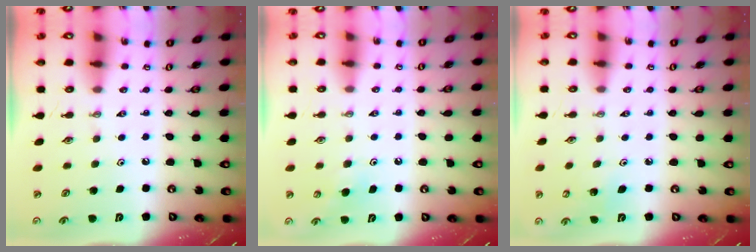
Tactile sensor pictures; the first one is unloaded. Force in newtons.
{"total": 6.4, "press": 6.3, "slide": 1.0}
{"total": 3.5, "press": 3.5, "slide": 0.3}